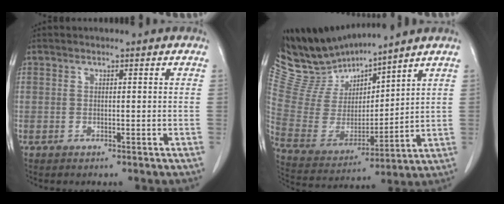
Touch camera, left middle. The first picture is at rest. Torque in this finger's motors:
{"motor_torque": [-0.12, -0.80, -0.23, -0.10]}